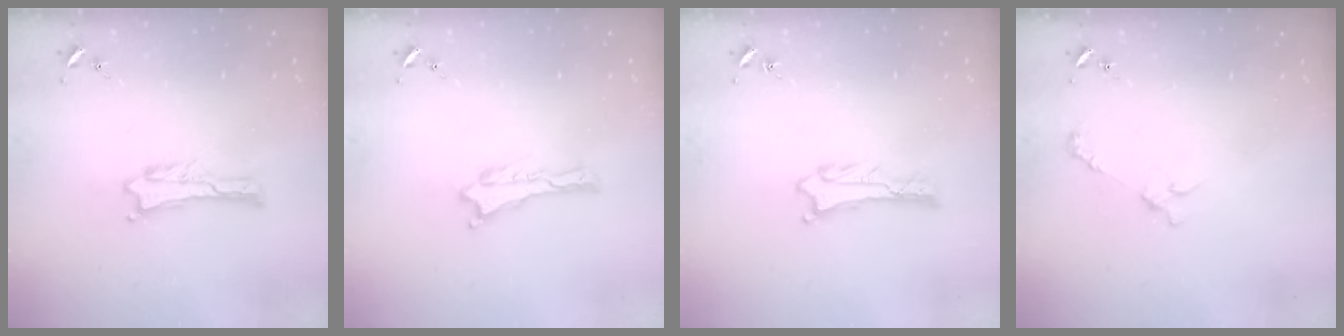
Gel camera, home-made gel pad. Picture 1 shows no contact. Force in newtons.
{"total": 0.0}
{"total": 1.0, "press": 1.0, "slide": 0.1}
{"total": 3.7, "press": 3.7, "slide": 0.4}